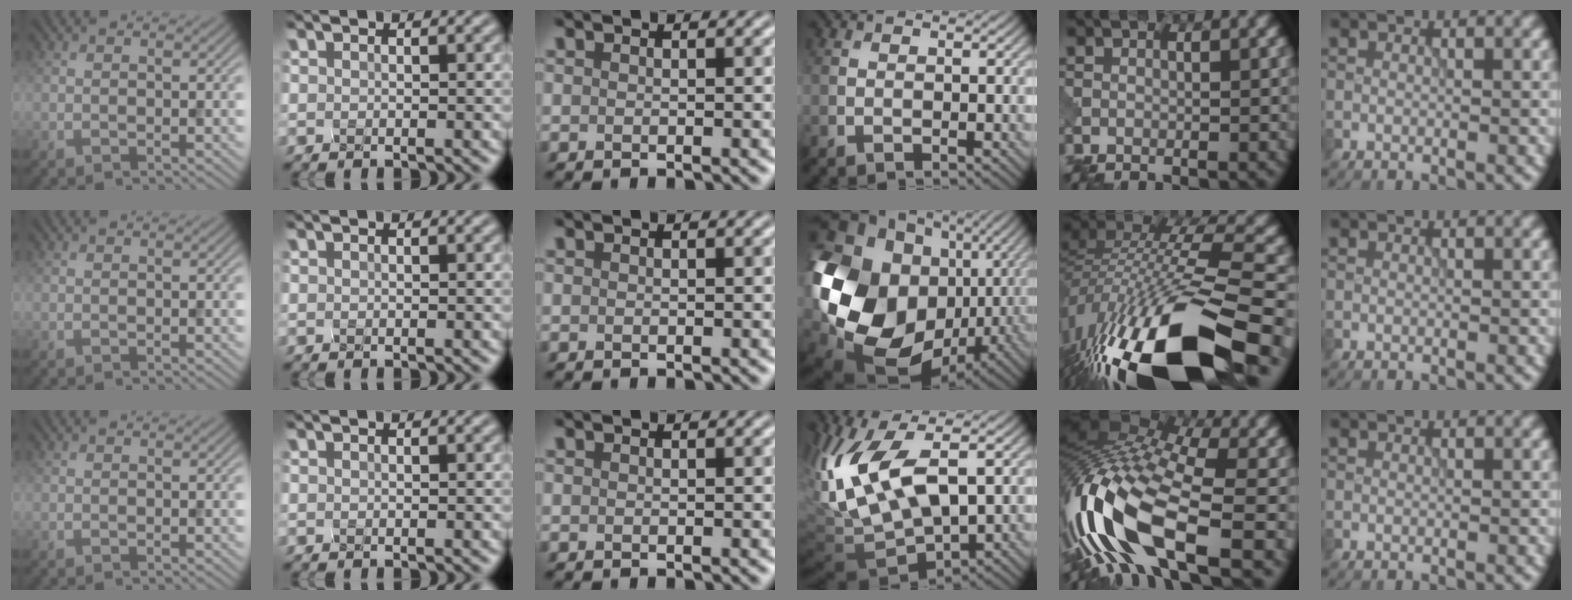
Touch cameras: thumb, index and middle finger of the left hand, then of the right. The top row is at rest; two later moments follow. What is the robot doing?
{"motion": "squeeze", "object": "hand grip exerciser"}